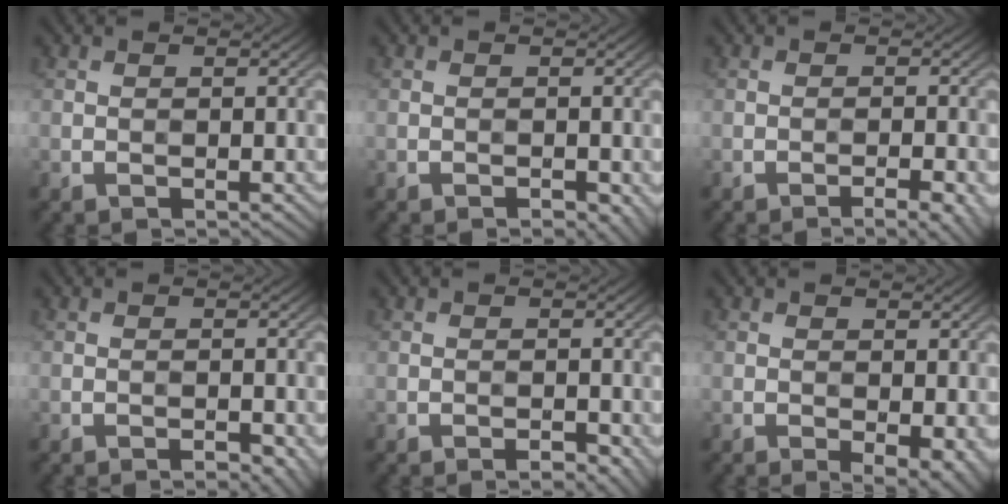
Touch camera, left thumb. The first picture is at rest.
{"total": 1.4, "force": [-0.8, 0.4, 1.1], "torque": [-0.014, 0.003, -0.010]}
{"total": 3.9, "force": [-2.3, 0.6, 3.1], "torque": [-0.044, 0.011, -0.033]}
{"total": 1.9, "force": [-1.0, 0.4, 1.5], "torque": [-0.020, 0.004, -0.013]}
{"total": 2.0, "force": [-1.1, 0.6, 1.6], "torque": [-0.021, 0.003, -0.015]}
{"total": 3.5, "force": [-1.1, 1.2, 3.1], "torque": [-0.043, -0.006, -0.011]}